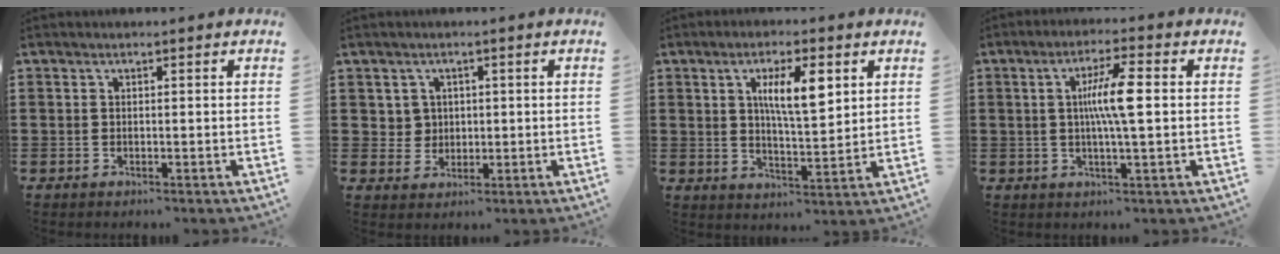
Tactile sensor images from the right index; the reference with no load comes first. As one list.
[{"total": 2.8, "force": [0.6, 2.7, 0.4], "torque": [-0.021, 0.011, 0.010]}, {"total": 7.6, "force": [2.8, 2.3, 6.7], "torque": [-0.122, 0.002, 0.042]}, {"total": 7.0, "force": [0.6, 0.7, 6.9], "torque": [-0.128, 0.001, 0.004]}]